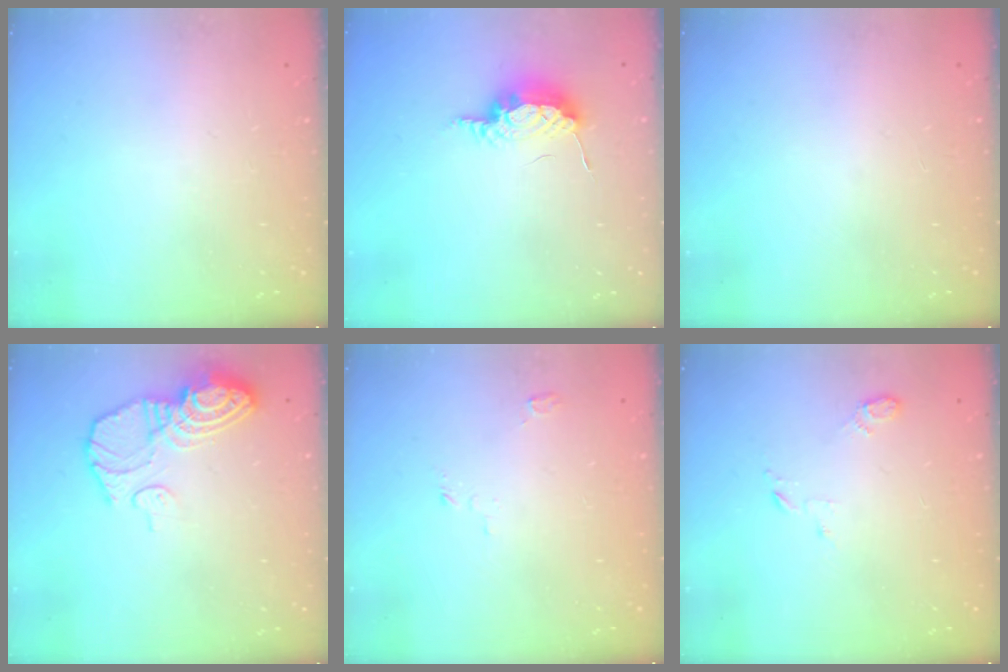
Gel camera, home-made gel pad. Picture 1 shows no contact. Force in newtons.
{"total": 7.6, "press": 7.5, "slide": 1.4}
{"total": 1.2, "press": 1.1, "slide": 0.2}
{"total": 11.8, "press": 11.7, "slide": 1.1}
{"total": 2.7, "press": 2.7, "slide": 0.3}
{"total": 3.8, "press": 3.7, "slide": 0.8}